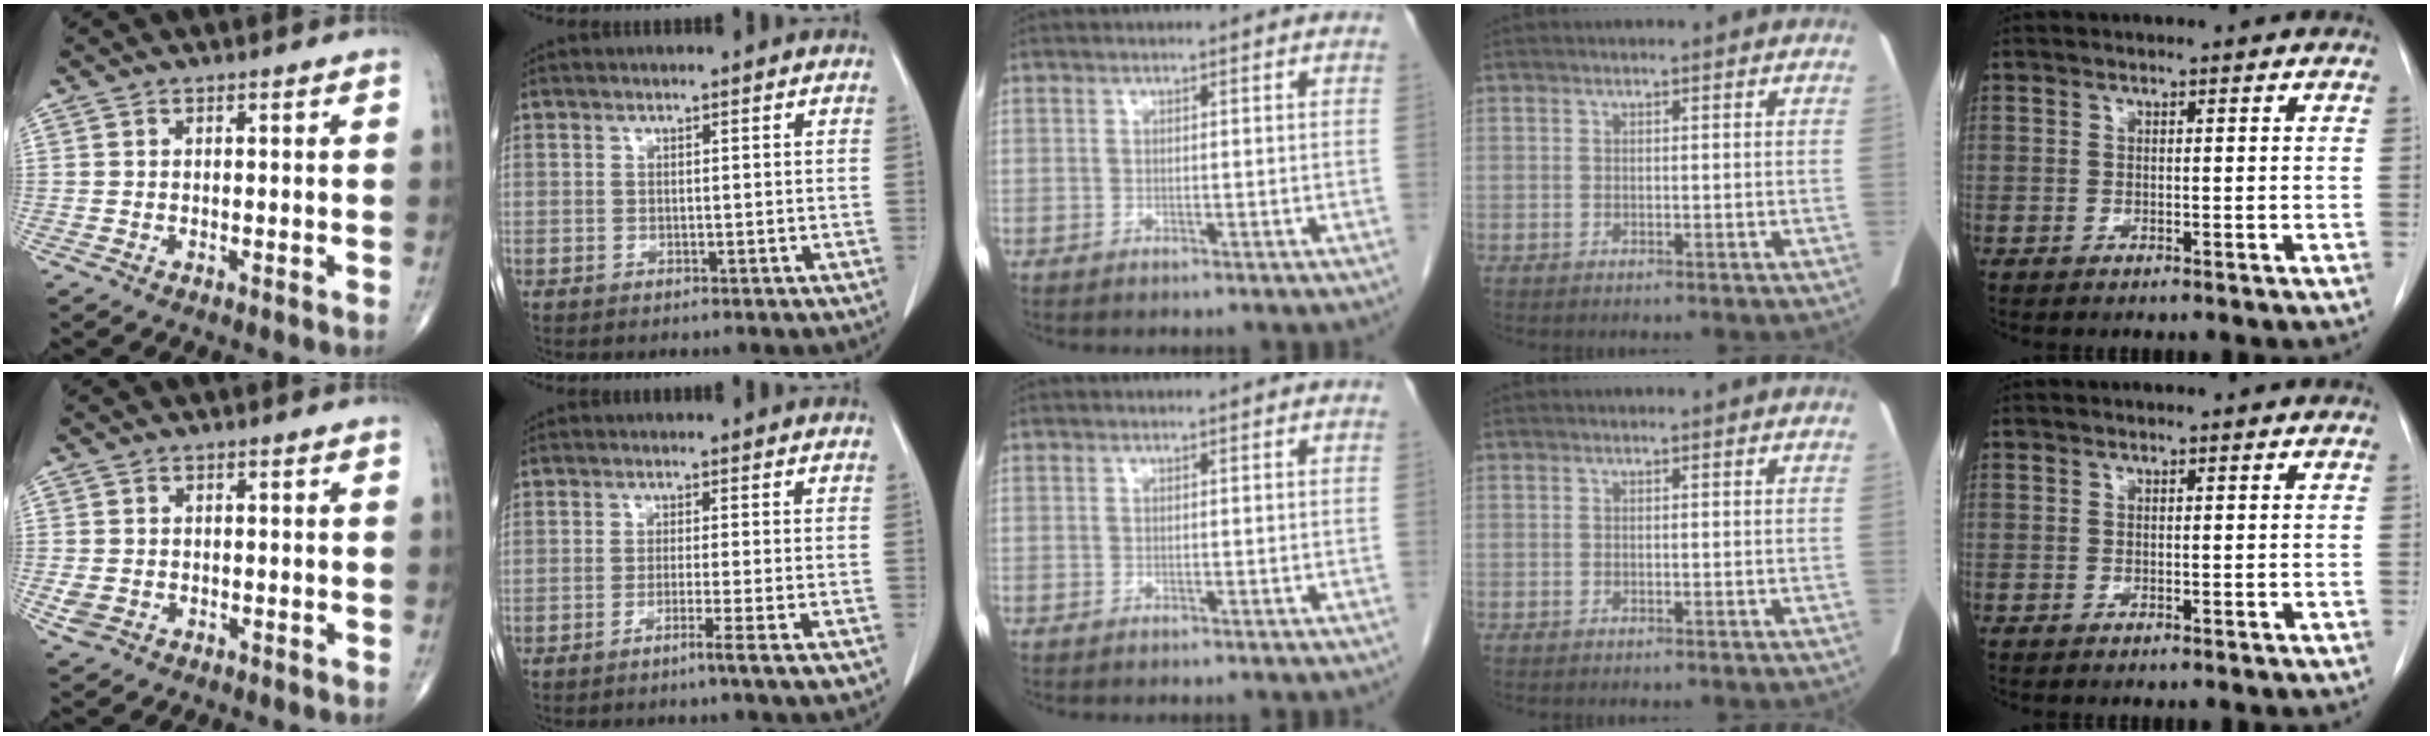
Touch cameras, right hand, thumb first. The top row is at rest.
{"thumb": {"total": 3.0, "force": [-0.8, 2.3, 1.6], "torque": [-0.038, 0.001, -0.010]}, "index": {"total": 4.5, "force": [-2.7, -1.1, 3.3], "torque": [-0.042, -0.008, -0.042]}}